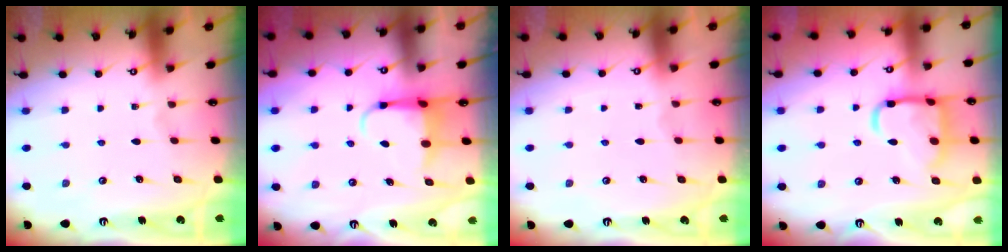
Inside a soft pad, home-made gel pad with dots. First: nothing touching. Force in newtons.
{"total": 5.3, "press": 5.3, "slide": 0.5}
{"total": 1.2, "press": 1.2, "slide": 0.1}
{"total": 14.7, "press": 14.6, "slide": 1.4}